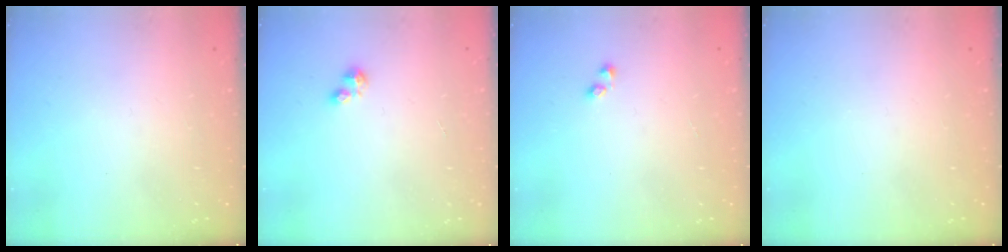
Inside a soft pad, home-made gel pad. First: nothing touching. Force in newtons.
{"total": 2.1, "press": 2.1, "slide": 0.3}
{"total": 1.0, "press": 0.9, "slide": 0.5}
{"total": 0.0}